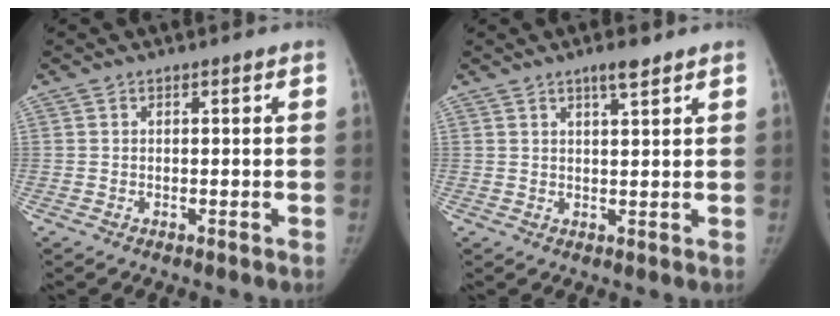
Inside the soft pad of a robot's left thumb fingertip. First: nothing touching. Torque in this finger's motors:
{"motor_torque": [0.08, -0.16, 0.45, -0.55, 0.07]}